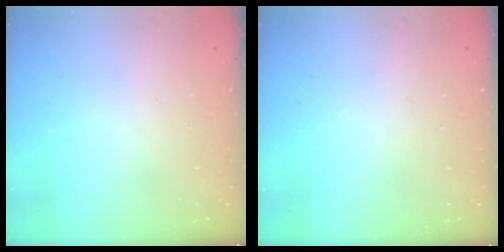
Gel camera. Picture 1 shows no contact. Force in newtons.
{"total": 0.0}